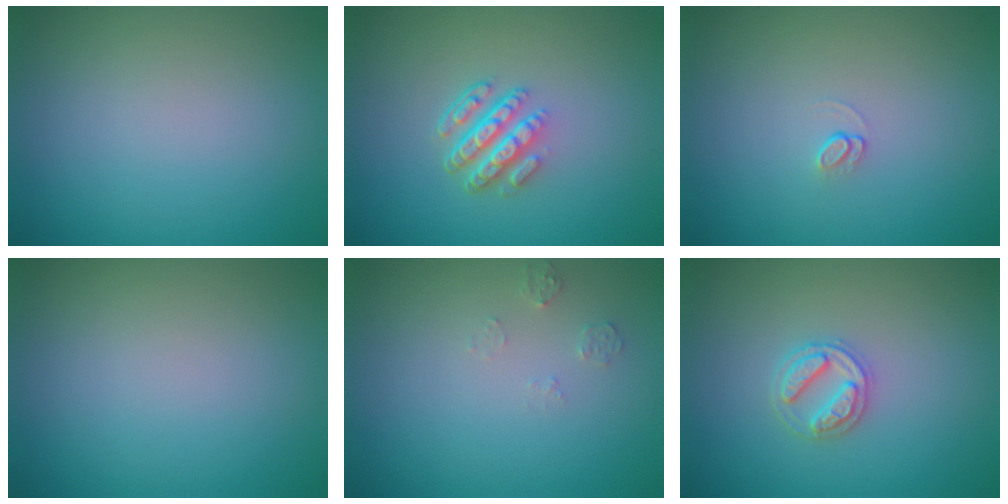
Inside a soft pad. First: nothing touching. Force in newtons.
{"total": 4.7, "press": 3.3, "slide": 3.3}
{"total": 0.8, "press": 0.5, "slide": 0.7}
{"total": 0.0}
{"total": 1.1, "press": 1.1, "slide": 0.1}
{"total": 2.6, "press": 2.5, "slide": 0.5}